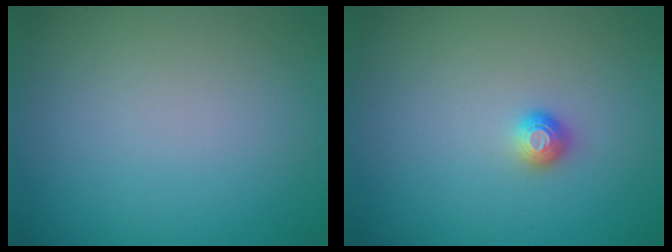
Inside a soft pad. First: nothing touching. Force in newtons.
{"total": 1.1, "press": 1.0, "slide": 0.4}